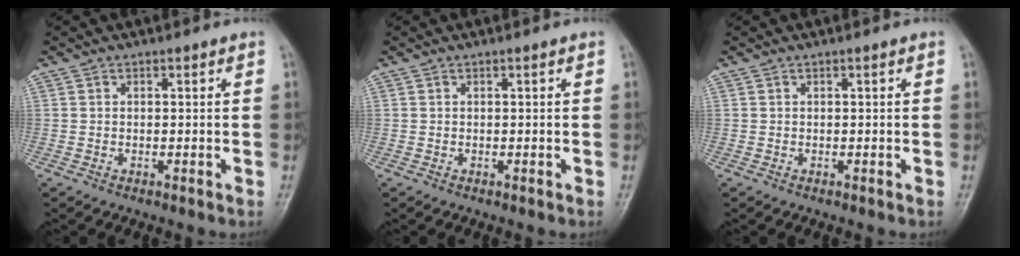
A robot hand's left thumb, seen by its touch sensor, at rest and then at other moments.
{"total": 0.0}
{"total": 0.0}